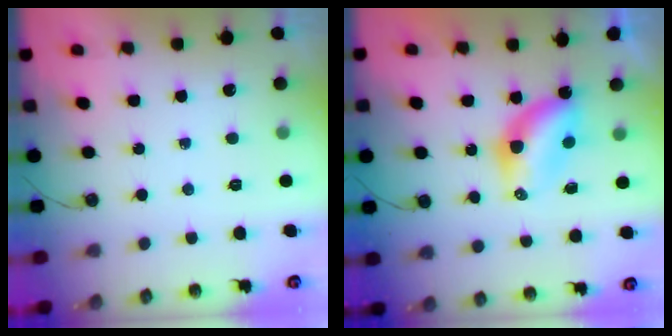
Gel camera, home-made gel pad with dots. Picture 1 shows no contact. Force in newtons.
{"total": 6.8, "press": 6.8, "slide": 0.2}